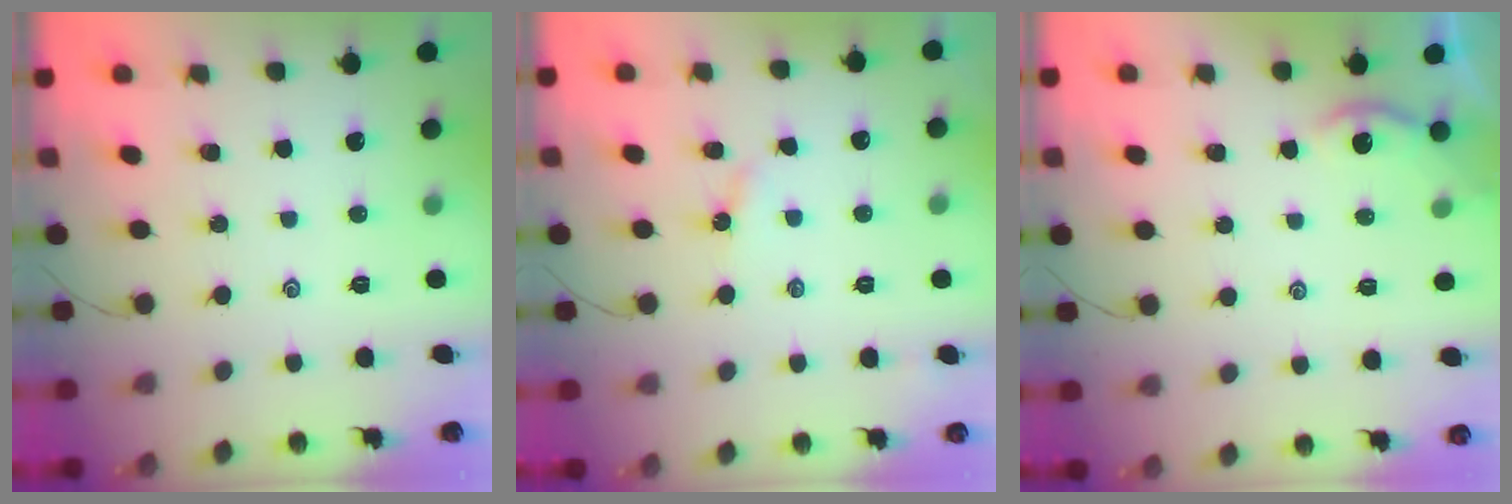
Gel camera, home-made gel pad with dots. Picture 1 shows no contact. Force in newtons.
{"total": 3.4, "press": 3.4, "slide": 0.5}
{"total": 2.8, "press": 2.8, "slide": 0.3}